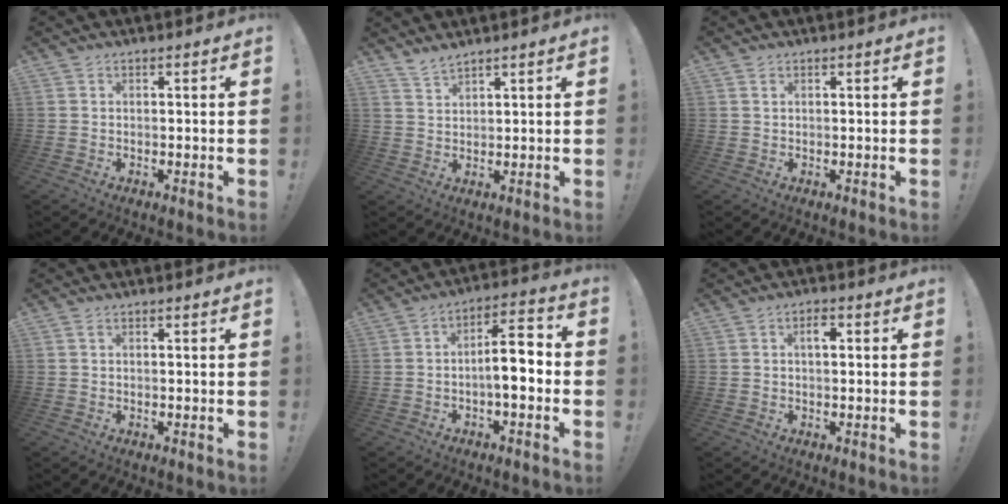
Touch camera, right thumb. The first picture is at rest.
{"total": 3.4, "force": [3.1, 0.5, 1.3], "torque": [-0.025, -0.021, 0.057]}
{"total": 0.7, "force": [0.4, 0.3, 0.4], "torque": [-0.002, -0.003, 0.007]}
{"total": 0.7, "force": [0.2, 0.2, 0.7], "torque": [-0.017, 0.003, 0.003]}
{"total": 9.8, "force": [-1.8, 3.4, 9.0], "torque": [-0.135, 0.011, -0.033]}
{"total": 2.8, "force": [0.8, 1.3, 2.4], "torque": [-0.027, 0.000, 0.005]}